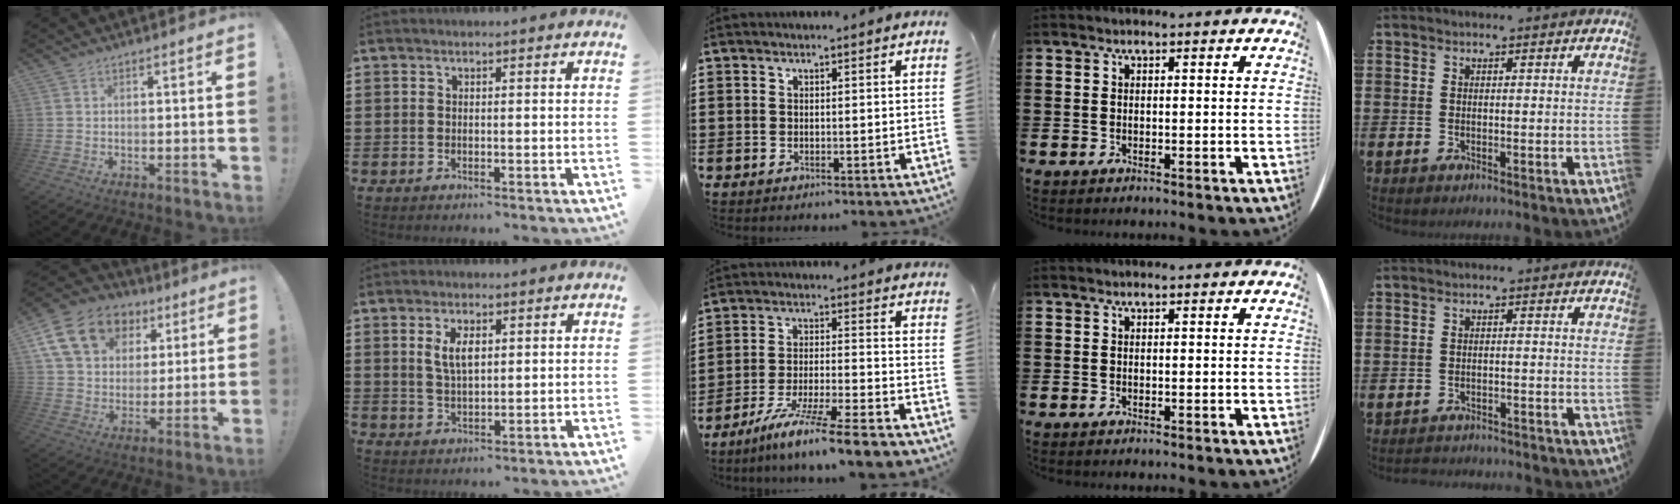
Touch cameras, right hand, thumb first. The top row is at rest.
{"thumb": {"total": 18.8, "force": [8.0, 14.0, 9.6], "torque": [-0.142, -0.027, 0.158]}, "index": {"total": 4.4, "force": [1.4, 1.9, 3.7], "torque": [-0.078, 0.006, 0.023]}, "middle": {"total": 9.7, "force": [-8.2, -0.5, 5.2], "torque": [-0.093, 0.000, -0.158]}, "little": {"total": 1.7, "force": [-1.7, 0.0, -0.2], "torque": [-0.002, 0.003, -0.038]}}